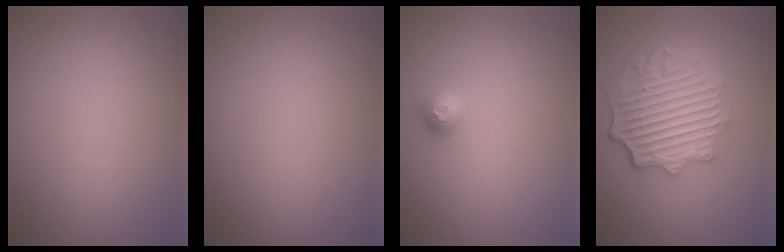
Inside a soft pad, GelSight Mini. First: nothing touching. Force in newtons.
{"total": 0.0}
{"total": 1.1, "press": 1.1, "slide": 0.2}
{"total": 6.0, "press": 4.7, "slide": 3.8}